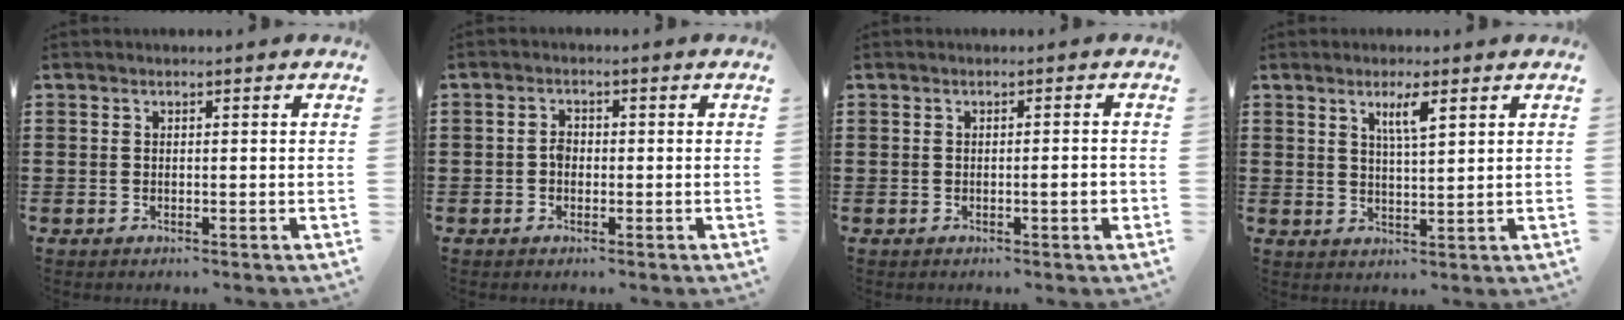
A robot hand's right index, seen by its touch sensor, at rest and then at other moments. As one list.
[{"total": 1.7, "force": [-0.4, 1.2, 1.1], "torque": [-0.024, 0.004, -0.010]}, {"total": 2.0, "force": [-0.5, 0.1, 2.0], "torque": [-0.030, -0.002, -0.009]}, {"total": 3.8, "force": [2.0, 0.7, 3.1], "torque": [-0.059, 0.000, 0.032]}]